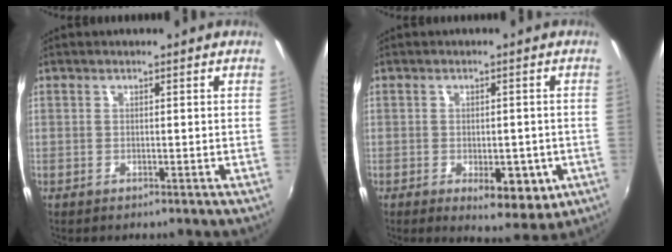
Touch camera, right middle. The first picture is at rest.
{"total": 7.8, "force": [-2.9, 4.0, 6.0], "torque": [-0.086, -0.015, -0.031]}